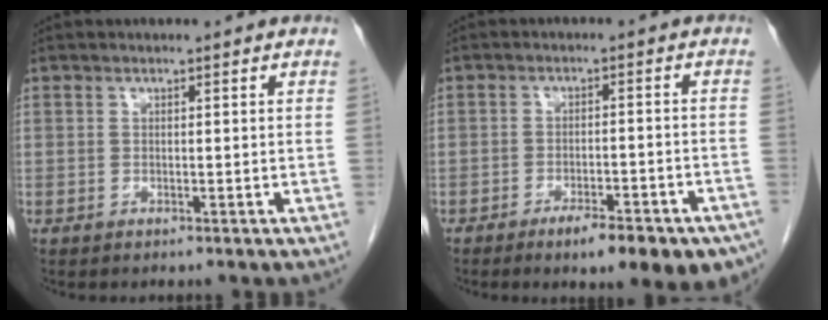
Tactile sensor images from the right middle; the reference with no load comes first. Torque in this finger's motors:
{"motor_torque": [1.15, -0.98, 0.14, 0.07]}